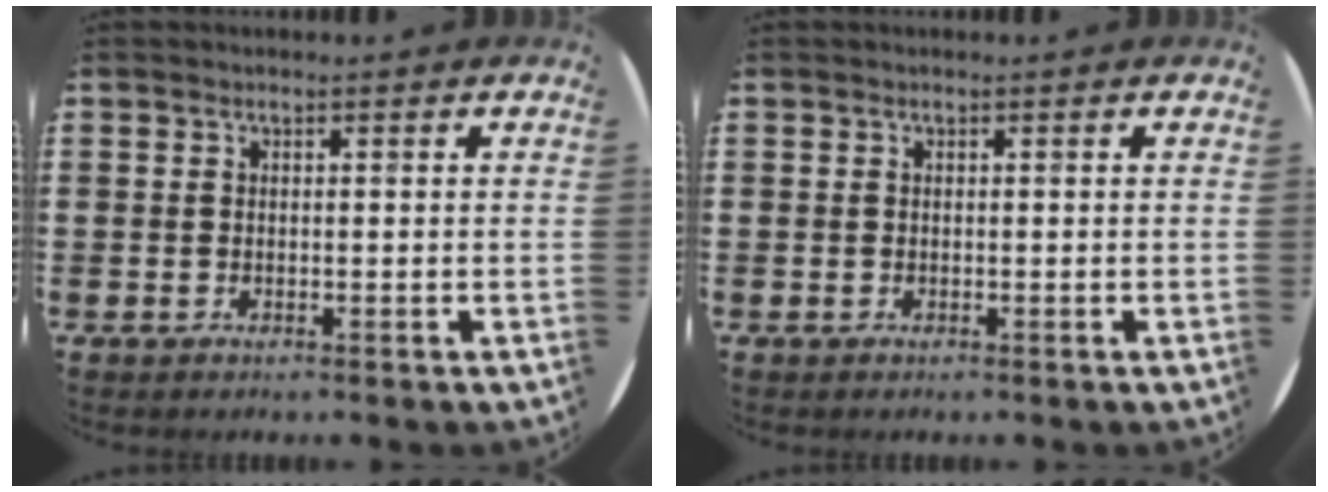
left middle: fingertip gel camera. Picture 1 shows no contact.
{"total": 0.0}